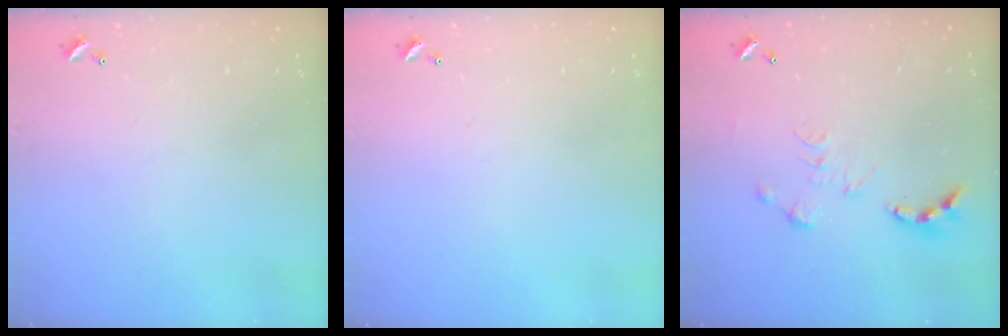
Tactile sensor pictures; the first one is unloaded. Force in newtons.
{"total": 0.0}
{"total": 0.0}